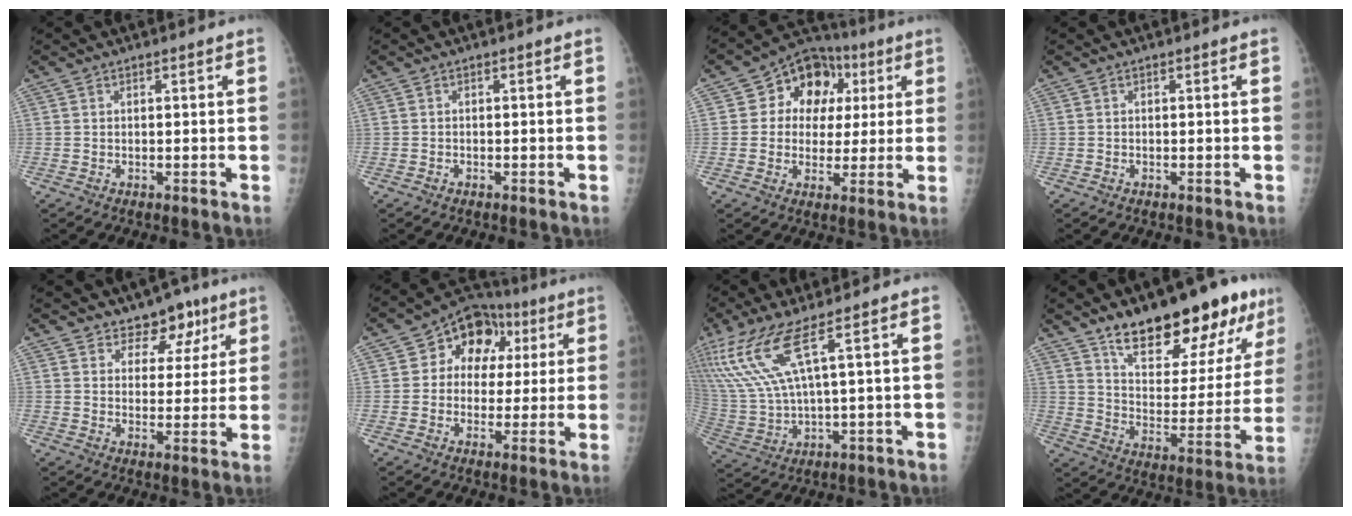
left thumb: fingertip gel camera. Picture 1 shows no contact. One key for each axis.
{"total": 0.5, "fx": -0.4, "fy": 0.3, "fz": 0.0, "tx": 0.002, "ty": 0.002, "tz": -0.007}
{"total": 13.1, "fx": 3.5, "fy": 10.3, "fz": 7.3, "tx": -0.048, "ty": 0.011, "tz": 0.046}
{"total": 0.0}
{"total": 7.0, "fx": 4.9, "fy": 4.6, "fz": 2.0, "tx": 0.016, "ty": -0.023, "tz": 0.073}
{"total": 12.2, "fx": 3.3, "fy": 9.4, "fz": 7.0, "tx": -0.047, "ty": 0.014, "tz": 0.041}
{"total": 12.1, "fx": 6.2, "fy": 1.6, "fz": 10.3, "tx": -0.258, "ty": -0.024, "tz": 0.142}
{"total": 22.7, "fx": 15.1, "fy": 8.6, "fz": 14.5, "tx": -0.158, "ty": -0.075, "tz": 0.231}